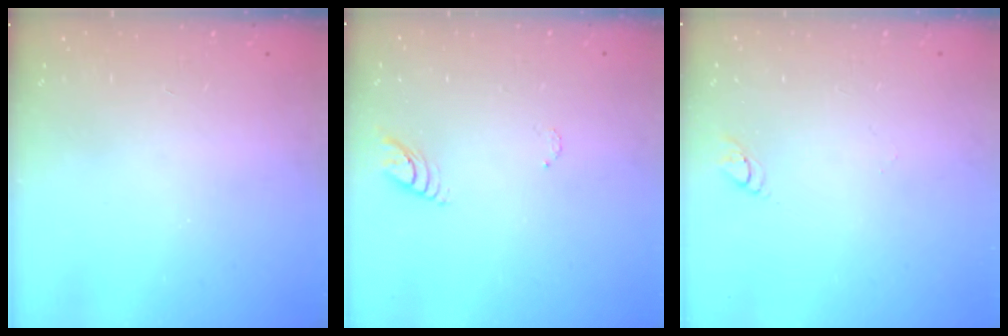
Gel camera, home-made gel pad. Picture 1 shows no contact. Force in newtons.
{"total": 4.8, "press": 4.8, "slide": 0.4}
{"total": 2.9, "press": 2.8, "slide": 0.3}